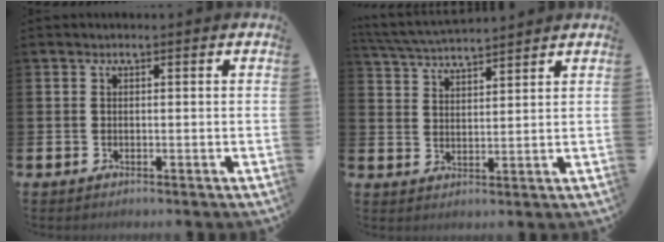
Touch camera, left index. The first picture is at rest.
{"total": 4.8, "force": [4.7, 0.2, 0.7], "torque": [-0.037, -0.022, 0.086]}